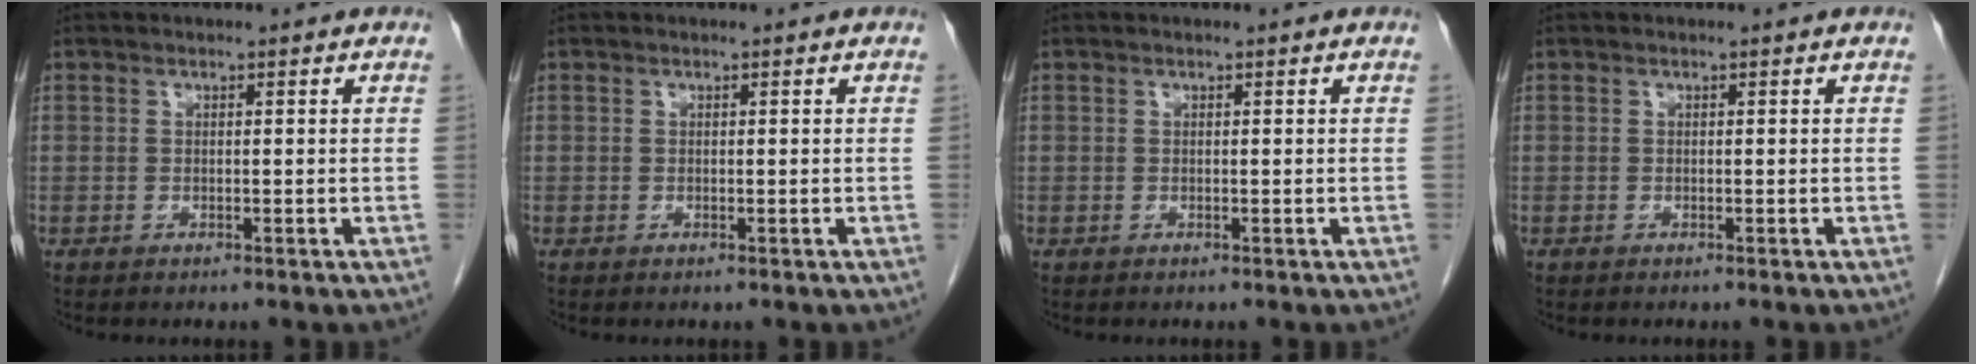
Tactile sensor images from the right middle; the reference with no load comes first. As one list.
[{"total": 0.0}, {"total": 0.0}, {"total": 0.0}]